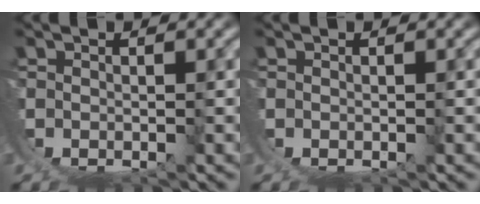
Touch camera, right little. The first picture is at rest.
{"total": 0.0}